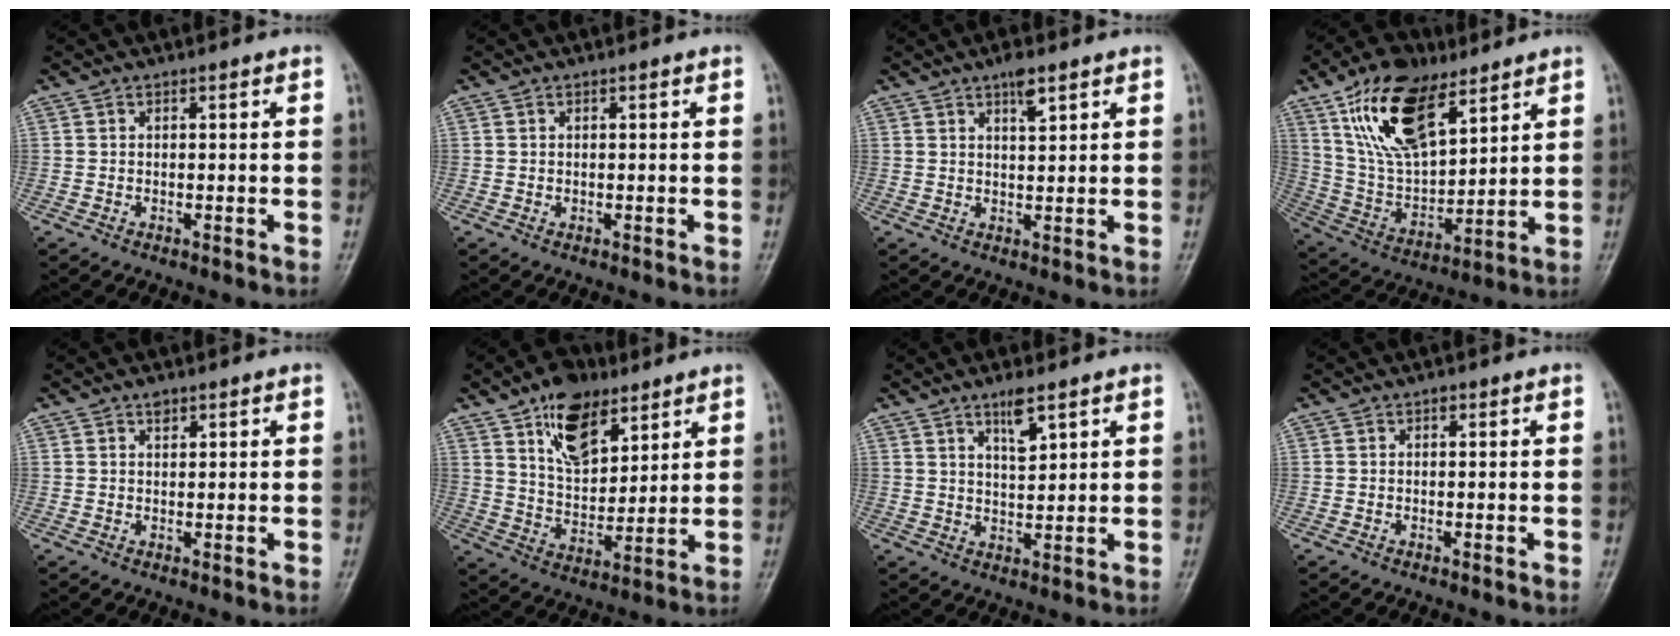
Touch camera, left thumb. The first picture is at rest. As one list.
[{"total": 0.5, "force": [0.2, 0.4, 0.3], "torque": [-0.003, -0.001, 0.004]}, {"total": 3.7, "force": [2.4, 1.1, 2.6], "torque": [-0.038, -0.009, 0.039]}, {"total": 18.6, "force": [10.3, 8.9, 12.6], "torque": [-0.204, -0.036, 0.201]}, {"total": 1.6, "force": [1.0, 0.9, 0.9], "torque": [-0.005, -0.004, 0.015]}, {"total": 13.4, "force": [7.5, 7.3, 8.3], "torque": [-0.111, -0.036, 0.137]}, {"total": 5.1, "force": [3.1, 1.5, 3.7], "torque": [-0.058, -0.022, 0.058]}, {"total": 0.7, "force": [0.3, 0.5, 0.4], "torque": [-0.001, 0.000, 0.003]}]